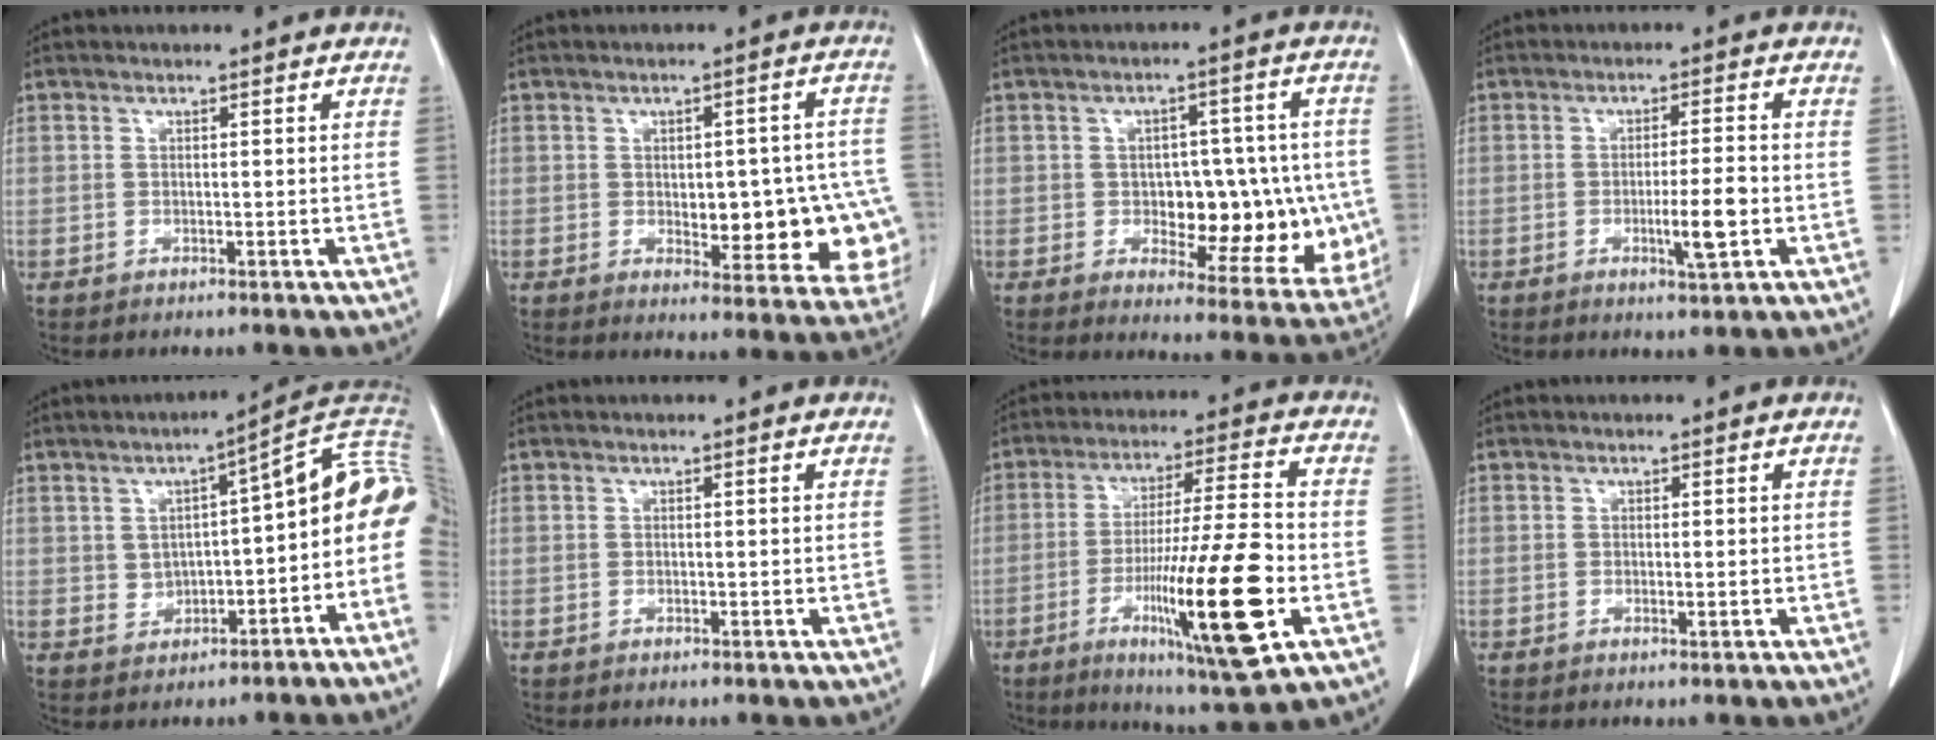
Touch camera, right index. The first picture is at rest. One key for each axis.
{"total": 14.9, "fx": -2.6, "fy": 6.6, "fz": 13.0, "tx": -0.112, "ty": 0.017, "tz": -0.016}
{"total": 15.5, "fx": -1.9, "fy": 7.4, "fz": 13.5, "tx": -0.154, "ty": 0.017, "tz": -0.003}
{"total": 5.7, "fx": -1.5, "fy": 0.3, "fz": 5.5, "tx": -0.090, "ty": -0.007, "tz": -0.022}
{"total": 12.4, "fx": 0.0, "fy": 5.0, "fz": 11.3, "tx": -0.146, "ty": 0.037, "tz": 0.003}
{"total": 0.0}
{"total": 17.5, "fx": -5.5, "fy": 0.6, "fz": 16.6, "tx": -0.287, "ty": -0.023, "tz": -0.087}
{"total": 0.9, "fx": -0.3, "fy": 0.0, "fz": 0.8, "tx": -0.010, "ty": -0.001, "tz": -0.001}